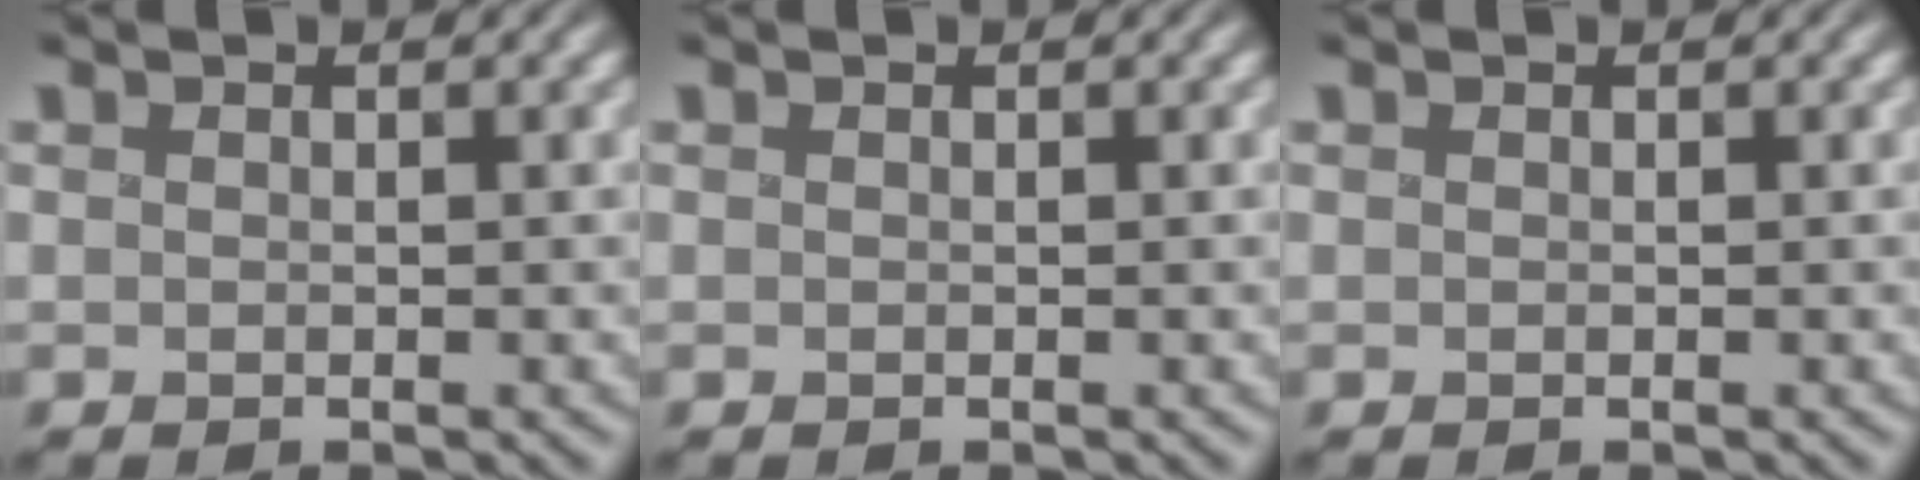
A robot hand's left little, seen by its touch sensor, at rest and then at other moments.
{"total": 0.0}
{"total": 0.0}